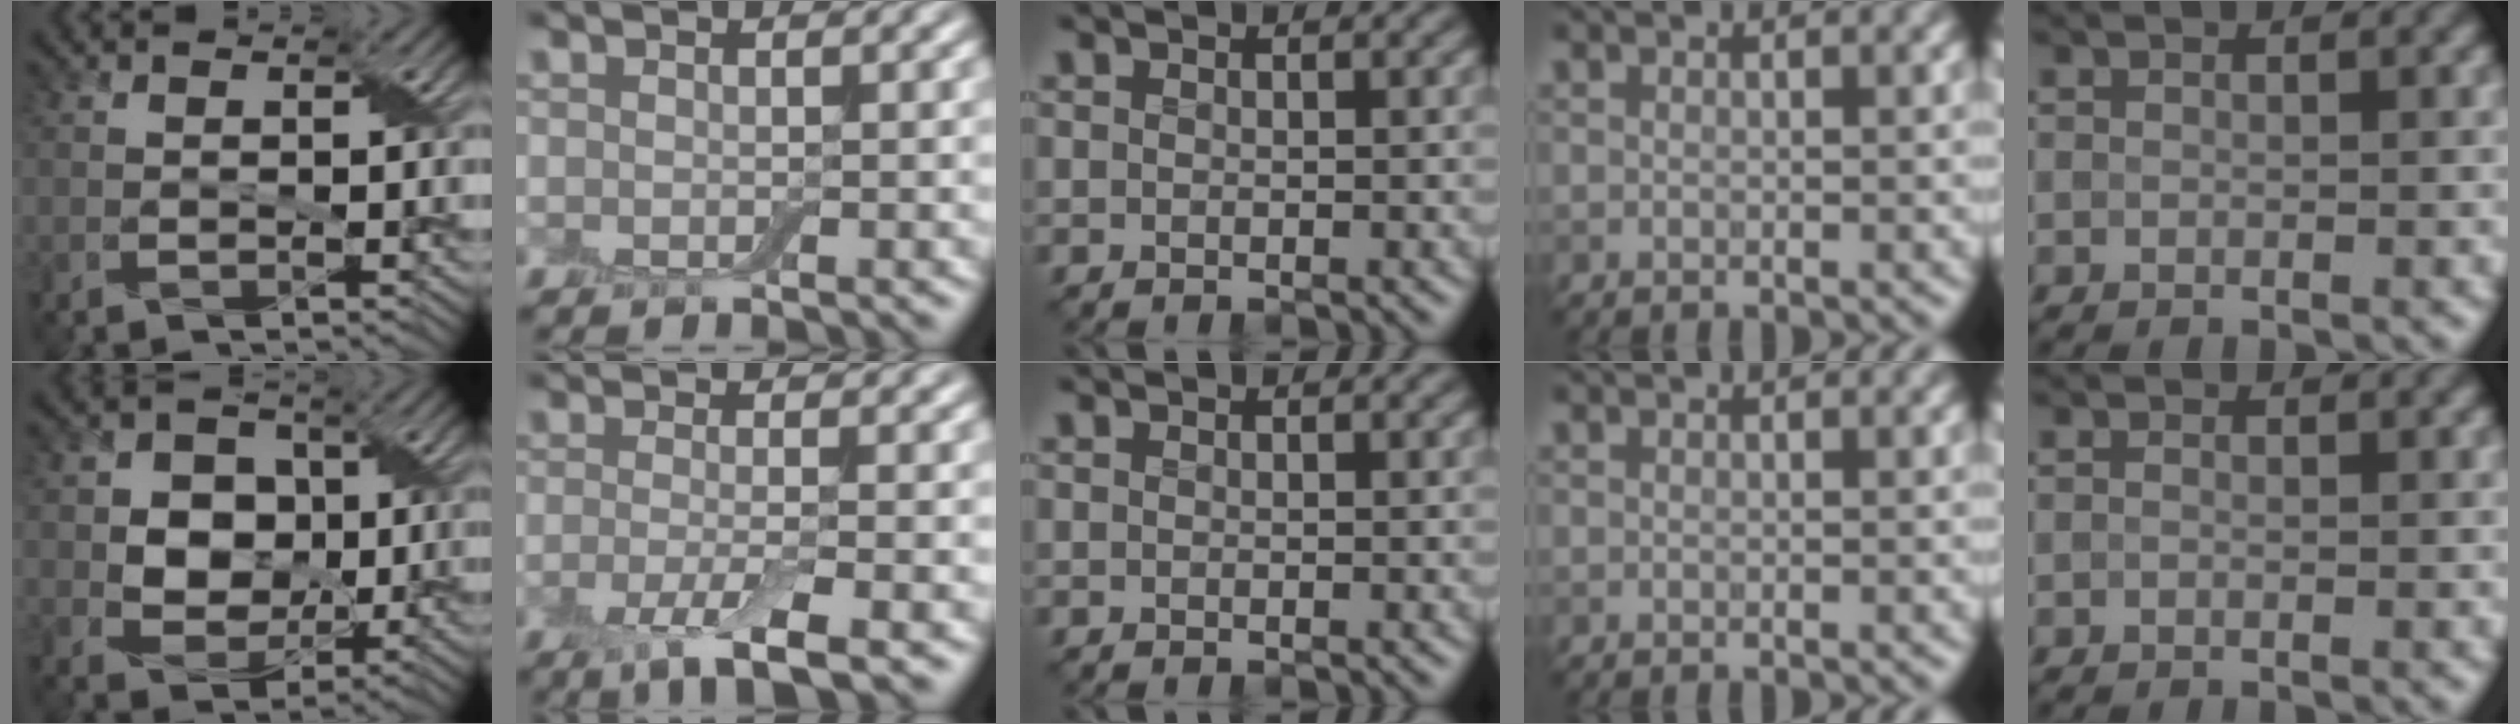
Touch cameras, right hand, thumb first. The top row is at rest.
{"thumb": {"total": 7.2, "force": [0.4, 6.3, 3.6], "torque": [-0.085, 0.005, -0.003]}, "index": {"total": 4.2, "force": [-1.7, 0.9, 3.7], "torque": [-0.070, -0.009, -0.038]}}